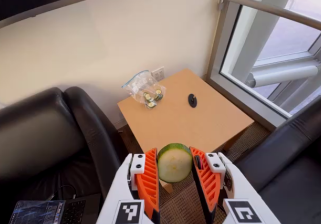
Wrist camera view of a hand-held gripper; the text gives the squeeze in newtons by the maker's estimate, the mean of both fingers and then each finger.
{"total": 11.5, "left": 12.2, "right": 10.8}